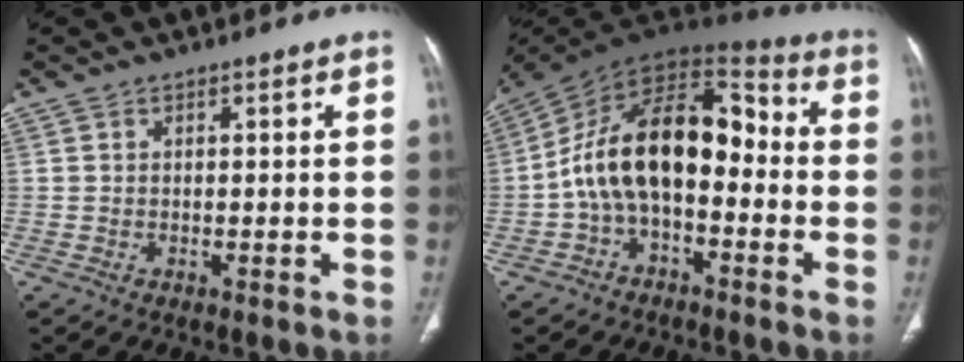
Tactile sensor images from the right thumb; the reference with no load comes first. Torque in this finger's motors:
{"motor_torque": [2.50, 2.51, 1.90, -0.87, 0.24]}